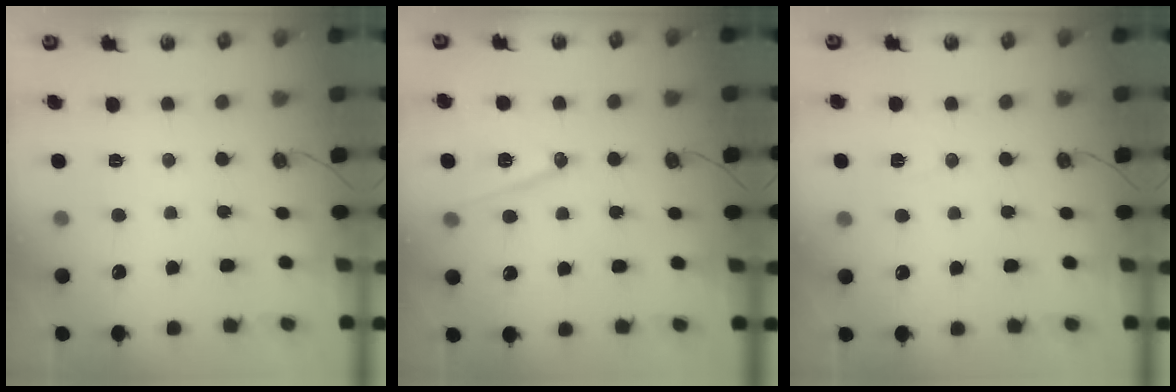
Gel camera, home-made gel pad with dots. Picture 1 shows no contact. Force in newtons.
{"total": 12.2, "press": 11.7, "slide": 3.4}
{"total": 6.3, "press": 5.6, "slide": 2.9}